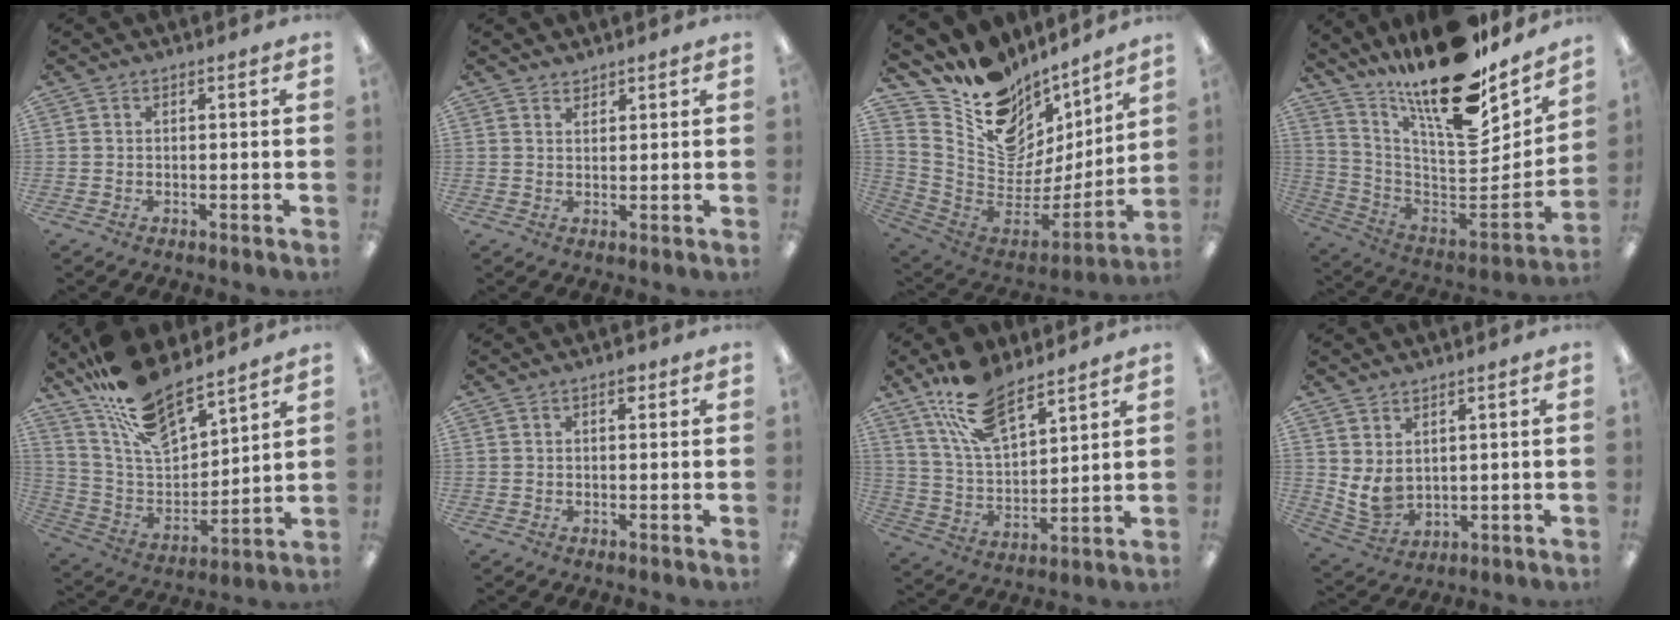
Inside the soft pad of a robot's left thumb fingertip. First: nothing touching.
{"total": 2.0, "force": [1.9, 0.5, -0.2], "torque": [0.003, -0.007, 0.037]}
{"total": 13.3, "force": [7.3, 10.0, 4.9], "torque": [-0.080, -0.092, 0.136]}
{"total": 22.5, "force": [16.5, 7.0, 13.6], "torque": [-0.205, -0.132, 0.276]}
{"total": 17.6, "force": [14.9, 5.2, 7.7], "torque": [-0.175, -0.092, 0.271]}
{"total": 1.6, "force": [0.9, 0.8, 1.1], "torque": [-0.007, -0.003, 0.011]}
{"total": 15.6, "force": [11.4, 6.5, 8.4], "torque": [-0.170, -0.049, 0.208]}
{"total": 6.0, "force": [2.5, 4.3, 3.4], "torque": [-0.081, -0.020, 0.049]}